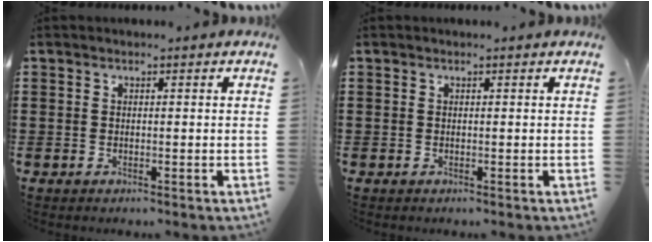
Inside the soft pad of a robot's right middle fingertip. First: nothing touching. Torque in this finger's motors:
{"motor_torque": [-0.49, -0.34, 0.01, 0.01]}